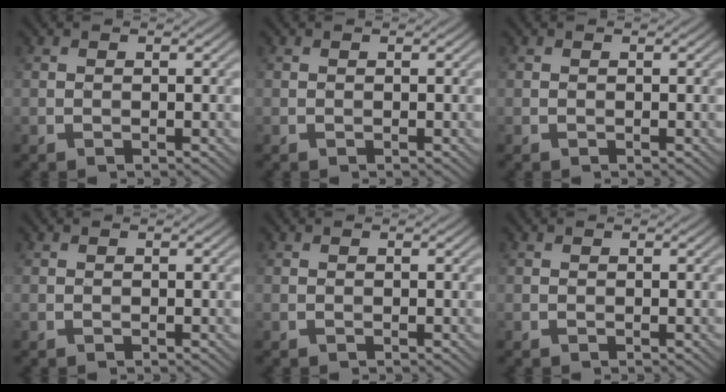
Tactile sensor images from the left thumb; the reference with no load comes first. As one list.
[{"total": 0.0}, {"total": 0.0}, {"total": 0.0}, {"total": 0.0}, {"total": 0.0}]